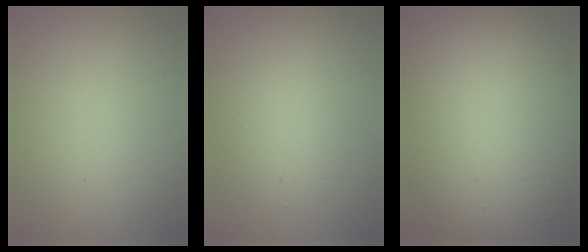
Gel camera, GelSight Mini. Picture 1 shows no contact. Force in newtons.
{"total": 2.3, "press": 2.3, "slide": 0.0}
{"total": 15.5, "press": 15.4, "slide": 1.2}